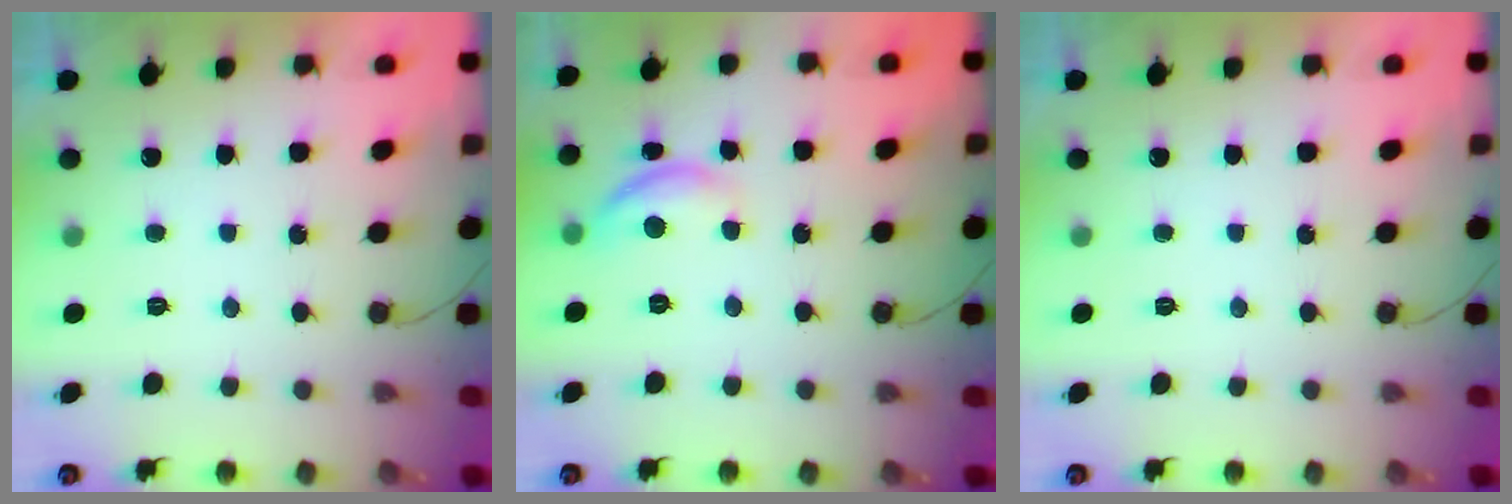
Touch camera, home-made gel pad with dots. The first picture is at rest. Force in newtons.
{"total": 9.3, "press": 9.3, "slide": 0.6}
{"total": 0.0}